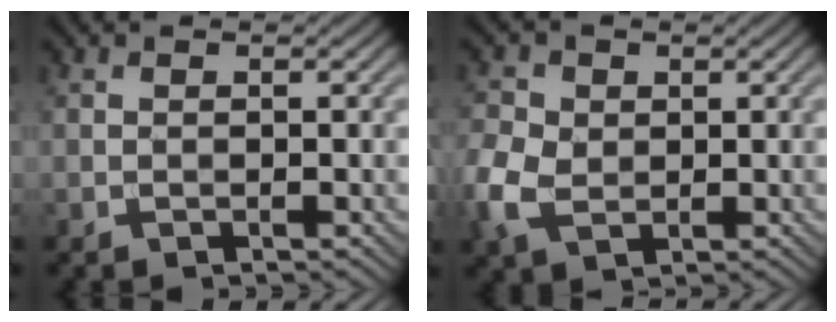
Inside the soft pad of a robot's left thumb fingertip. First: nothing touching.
{"total": 5.7, "force": [-0.5, 4.5, 3.5], "torque": [-0.102, 0.000, -0.017]}